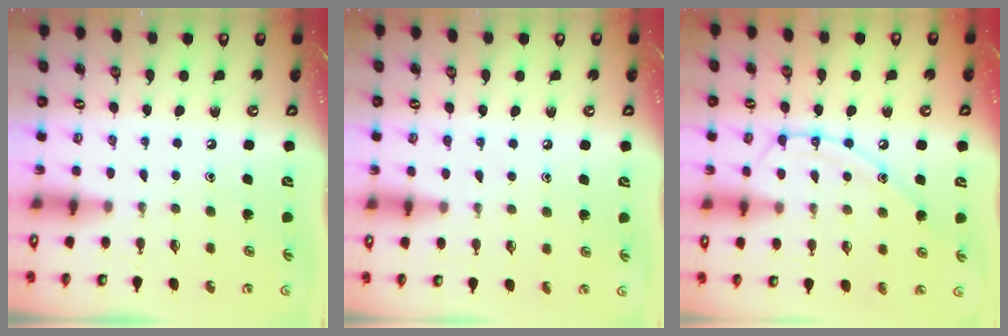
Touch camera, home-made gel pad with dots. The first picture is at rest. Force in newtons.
{"total": 4.5, "press": 4.4, "slide": 0.8}
{"total": 11.9, "press": 11.8, "slide": 0.9}